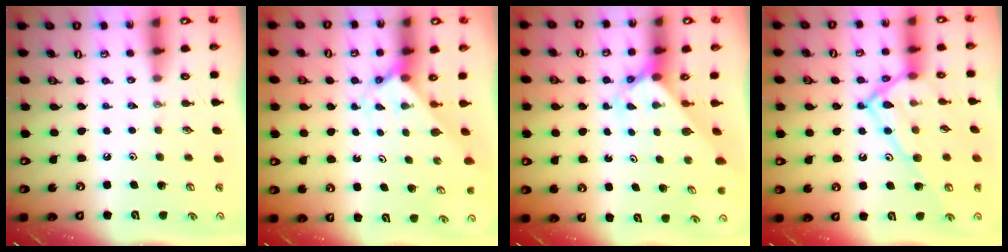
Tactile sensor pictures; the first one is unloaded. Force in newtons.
{"total": 2.1, "press": 2.1, "slide": 0.2}
{"total": 2.4, "press": 2.4, "slide": 0.2}
{"total": 16.8, "press": 16.8, "slide": 0.9}